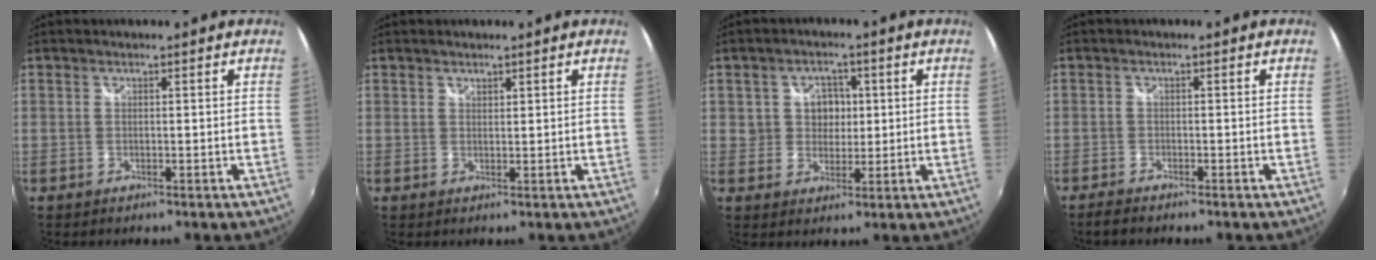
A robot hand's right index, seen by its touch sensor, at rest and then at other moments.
{"total": 0.9, "force": [0.8, 0.4, 0.0], "torque": [0.001, 0.001, 0.014]}
{"total": 5.2, "force": [1.0, 4.7, 2.1], "torque": [-0.029, 0.012, 0.019]}
{"total": 2.6, "force": [-2.4, 0.5, 0.9], "torque": [-0.029, -0.012, -0.047]}